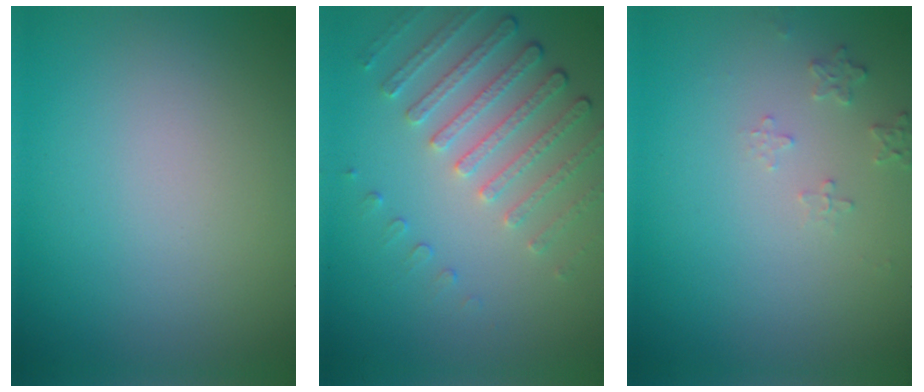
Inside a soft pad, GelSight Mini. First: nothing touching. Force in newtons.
{"total": 4.5, "press": 3.3, "slide": 3.1}
{"total": 1.3, "press": 1.3, "slide": 0.2}